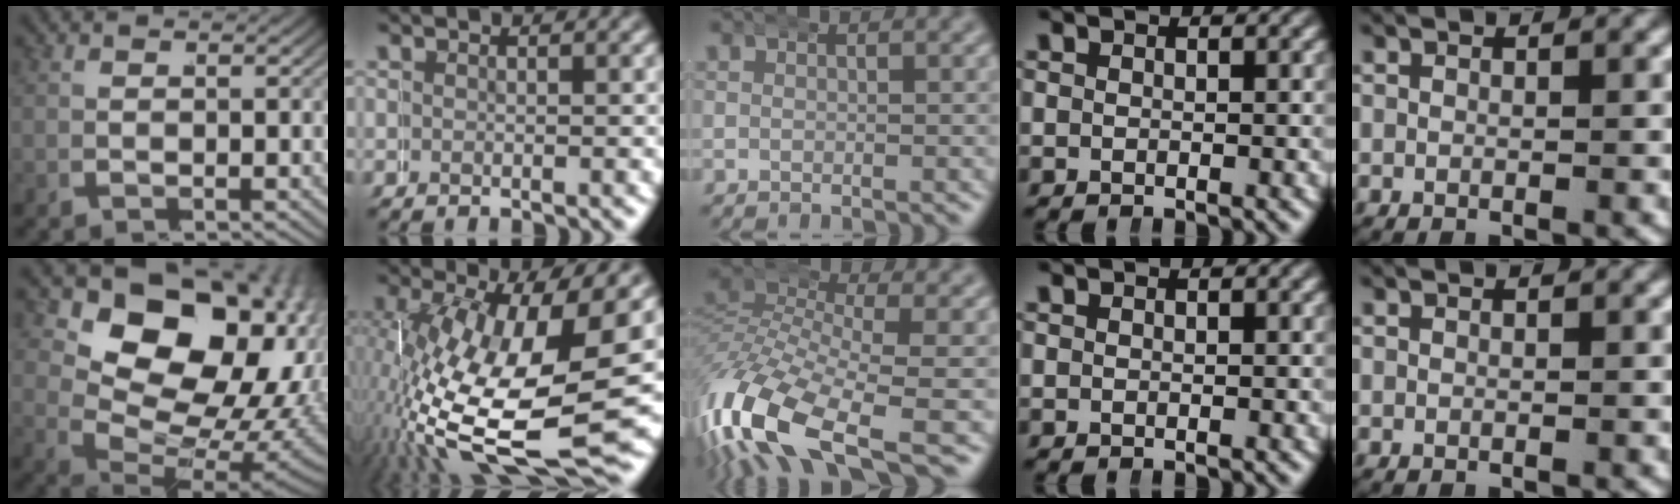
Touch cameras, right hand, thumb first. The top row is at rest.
{"thumb": {"total": 21.4, "force": [1.3, 14.7, 15.6], "torque": [-0.274, -0.050, 0.044]}, "index": {"total": 14.0, "force": [-2.6, 7.0, 11.9], "torque": [-0.235, -0.054, -0.004]}, "middle": {"total": 10.1, "force": [-3.8, 5.6, 7.5], "torque": [-0.196, -0.050, -0.044]}}